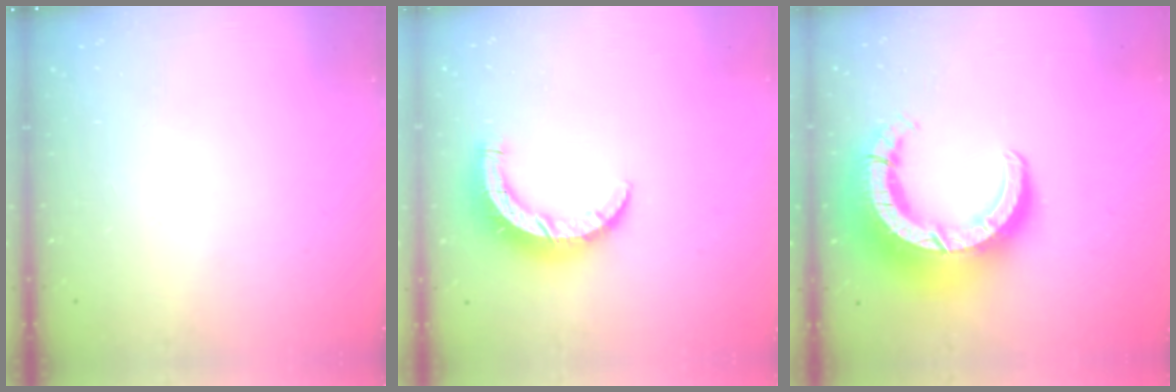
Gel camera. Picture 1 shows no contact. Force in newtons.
{"total": 7.8, "press": 7.8, "slide": 0.6}
{"total": 18.5, "press": 18.4, "slide": 1.8}